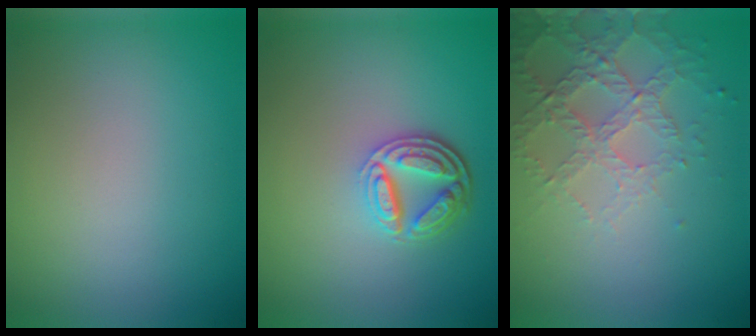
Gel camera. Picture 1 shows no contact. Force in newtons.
{"total": 4.4, "press": 3.4, "slide": 2.8}
{"total": 4.1, "press": 3.0, "slide": 2.9}